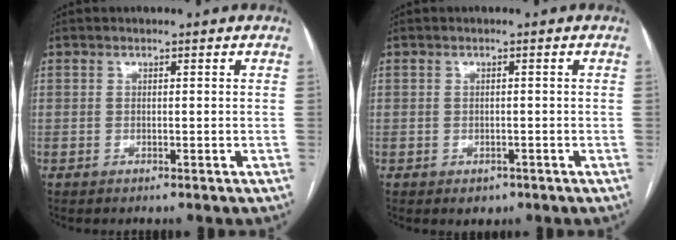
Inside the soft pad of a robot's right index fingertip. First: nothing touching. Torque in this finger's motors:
{"motor_torque": [-0.08, -0.05, -0.06, -0.03]}